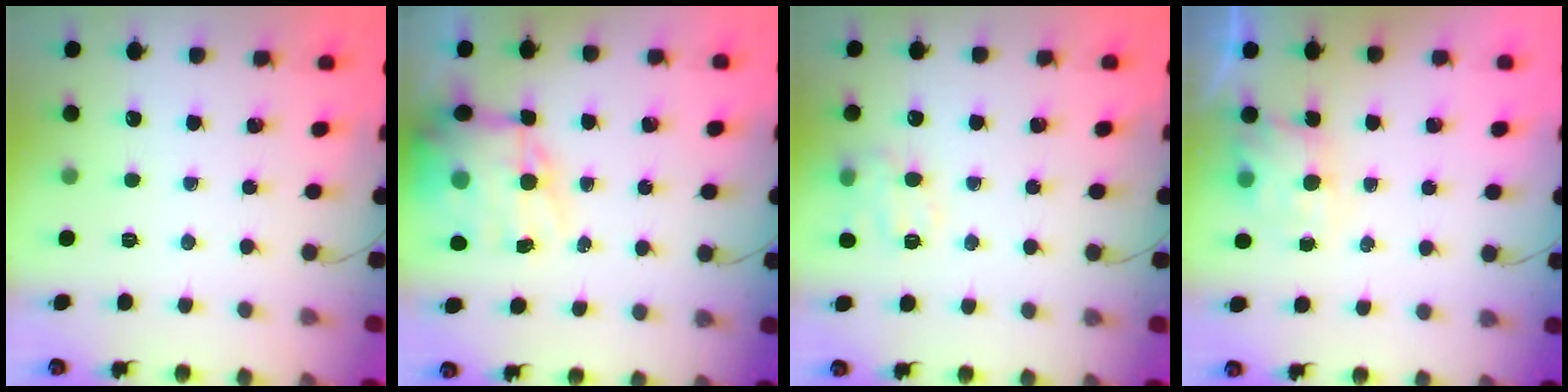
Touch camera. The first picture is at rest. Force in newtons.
{"total": 14.3, "press": 14.0, "slide": 3.2}
{"total": 10.5, "press": 10.3, "slide": 2.0}
{"total": 3.3, "press": 3.2, "slide": 0.9}